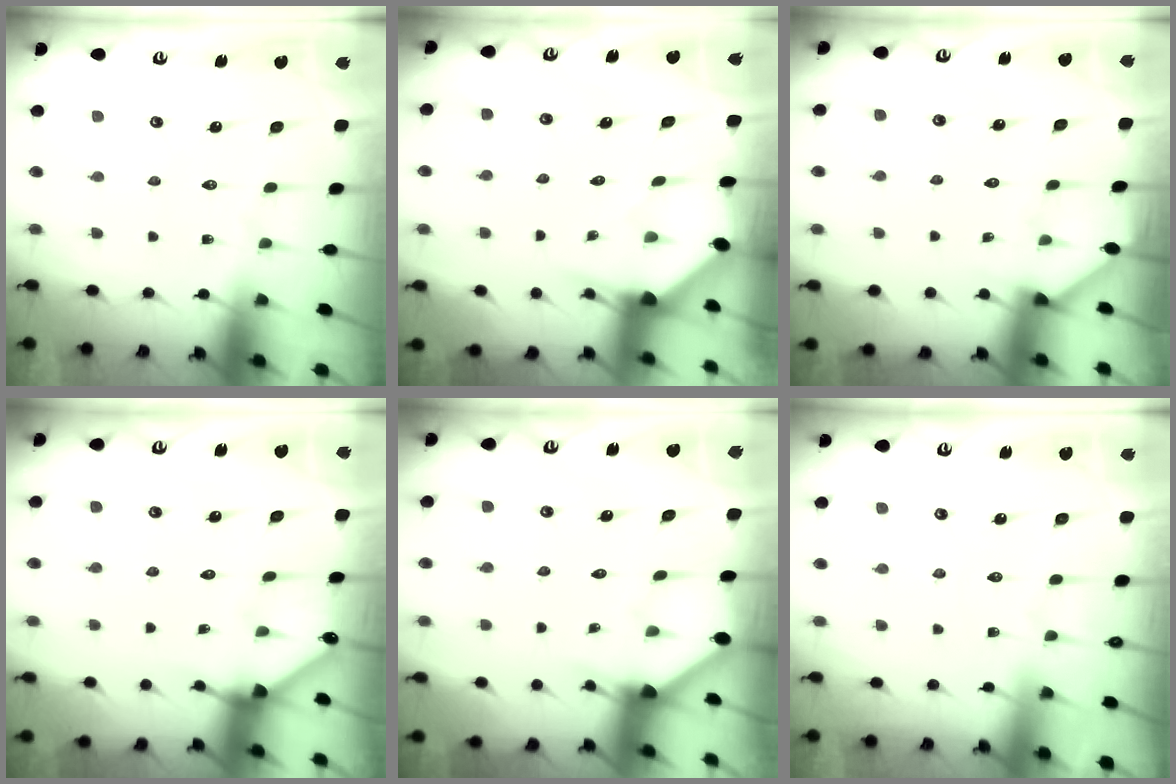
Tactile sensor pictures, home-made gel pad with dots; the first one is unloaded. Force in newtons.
{"total": 2.9, "press": 2.9, "slide": 0.2}
{"total": 2.2, "press": 2.2, "slide": 0.3}
{"total": 2.4, "press": 2.4, "slide": 0.2}
{"total": 3.0, "press": 3.0, "slide": 0.2}
{"total": 2.1, "press": 2.1, "slide": 0.2}